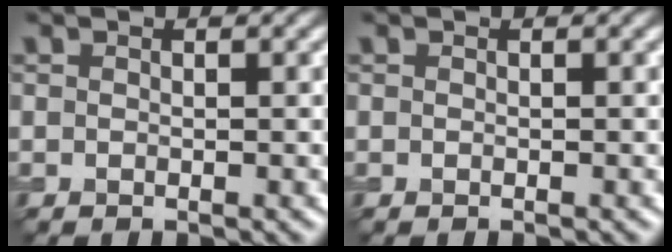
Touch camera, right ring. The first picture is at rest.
{"total": 0.0}